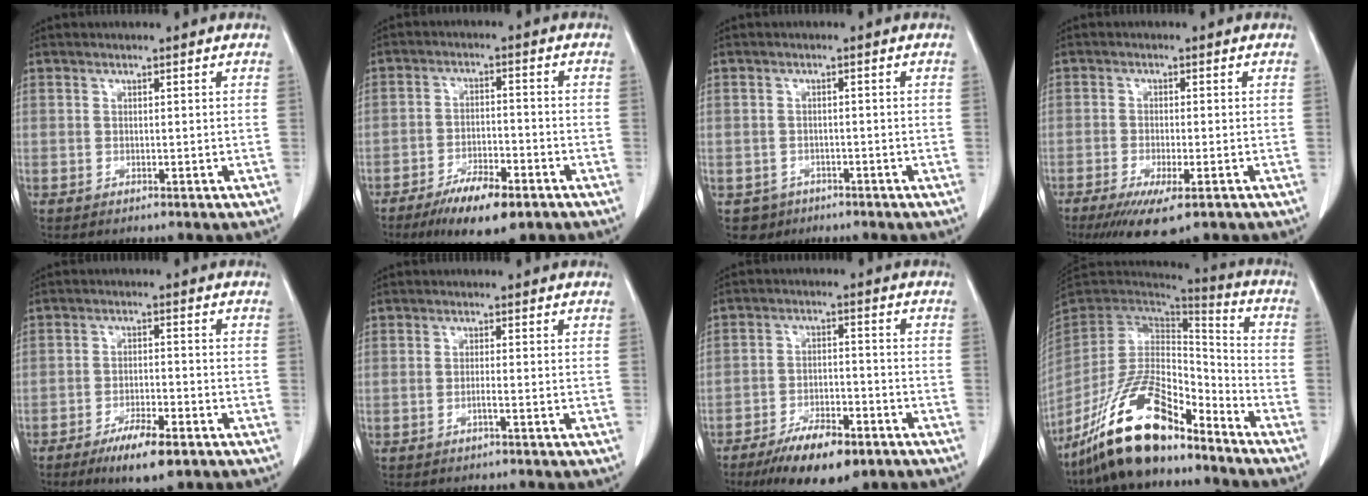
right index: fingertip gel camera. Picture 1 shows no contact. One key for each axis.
{"total": 8.8, "fx": -5.8, "fy": 2.4, "fz": 6.1, "tx": -0.105, "ty": -0.009, "tz": -0.093}
{"total": 3.1, "fx": -1.6, "fy": 2.6, "fz": -0.2, "tx": 0.003, "ty": 0.011, "tz": -0.024}
{"total": 7.6, "fx": -4.6, "fy": 1.4, "fz": 5.8, "tx": -0.097, "ty": -0.020, "tz": -0.071}
{"total": 7.2, "fx": -4.6, "fy": 1.4, "fz": 5.3, "tx": -0.095, "ty": -0.010, "tz": -0.072}
{"total": 1.1, "fx": -0.5, "fy": -0.2, "fz": 0.9, "tx": -0.016, "ty": 0.001, "tz": -0.010}
{"total": 10.4, "fx": -7.1, "fy": 3.5, "fz": 6.8, "tx": -0.111, "ty": -0.008, "tz": -0.116}
{"total": 17.4, "fx": -12.8, "fy": 5.6, "fz": 10.3, "tx": -0.192, "ty": 0.014, "tz": -0.233}